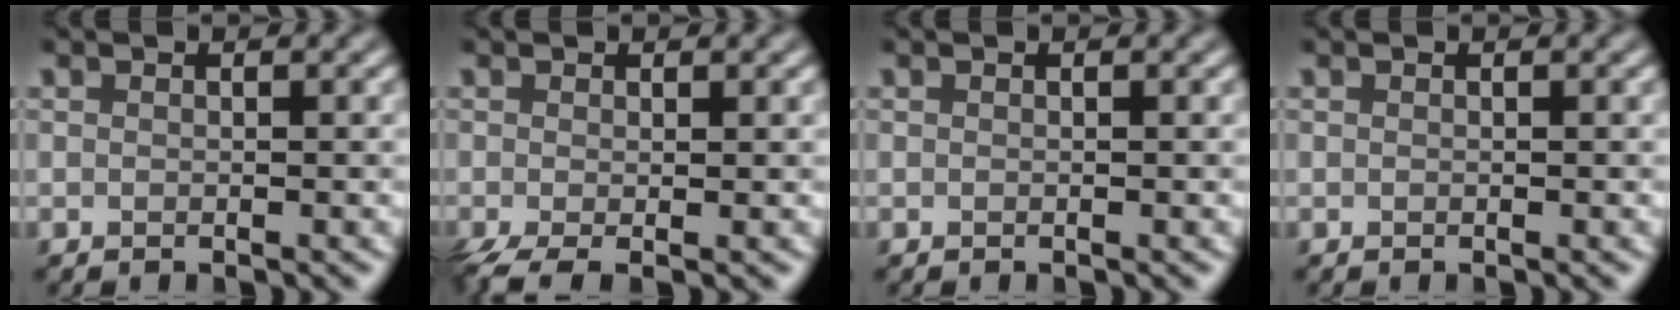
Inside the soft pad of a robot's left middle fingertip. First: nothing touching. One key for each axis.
{"total": 2.5, "fx": -0.8, "fy": 0.7, "fz": 2.2, "tx": -0.047, "ty": -0.011, "tz": -0.017}
{"total": 0.0}
{"total": 0.0}